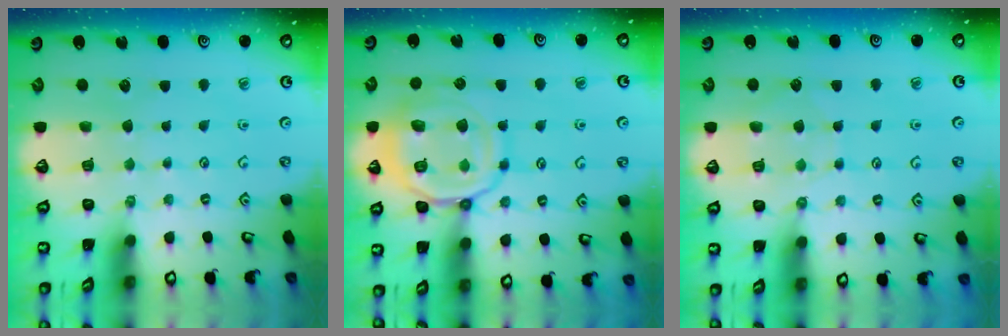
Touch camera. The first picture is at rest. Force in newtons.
{"total": 16.2, "press": 16.1, "slide": 1.6}
{"total": 5.4, "press": 5.4, "slide": 0.7}